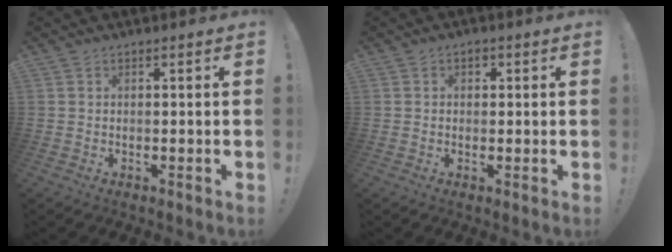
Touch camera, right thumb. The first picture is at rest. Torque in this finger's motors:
{"motor_torque": [-0.19, 0.38, 0.07, 0.07, 0.02]}